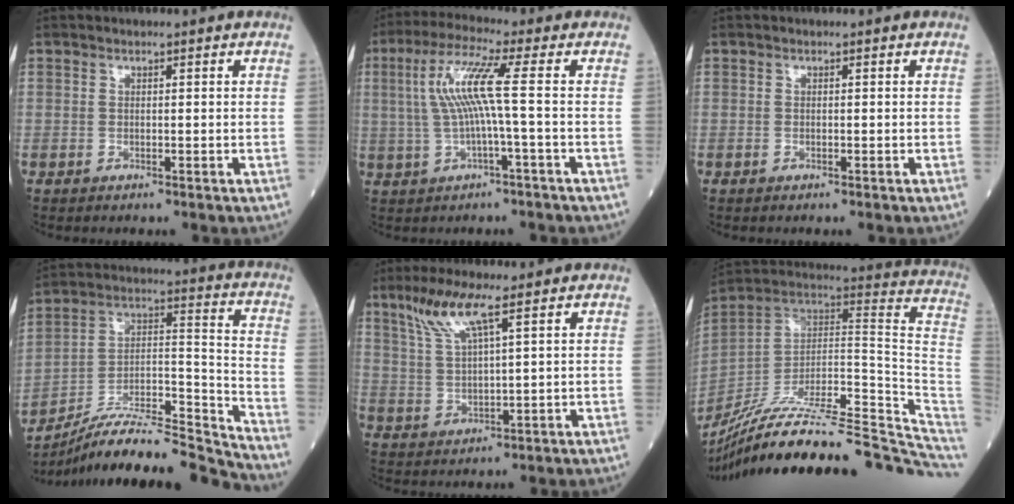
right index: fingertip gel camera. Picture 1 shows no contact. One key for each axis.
{"total": 7.9, "fx": 0.5, "fy": -0.5, "fz": 7.9, "tx": -0.169, "ty": 0.021, "tz": 0.010}
{"total": 0.0}
{"total": 19.6, "fx": -18.6, "fy": 0.5, "fz": 6.2, "tx": -0.115, "ty": 0.029, "tz": -0.316}
{"total": 7.1, "fx": 4.3, "fy": 0.3, "fz": 5.6, "tx": -0.125, "ty": 0.003, "tz": 0.092}
{"total": 32.8, "fx": -27.7, "fy": 3.6, "fz": 17.2, "tx": -0.181, "ty": -0.013, "tz": -0.407}